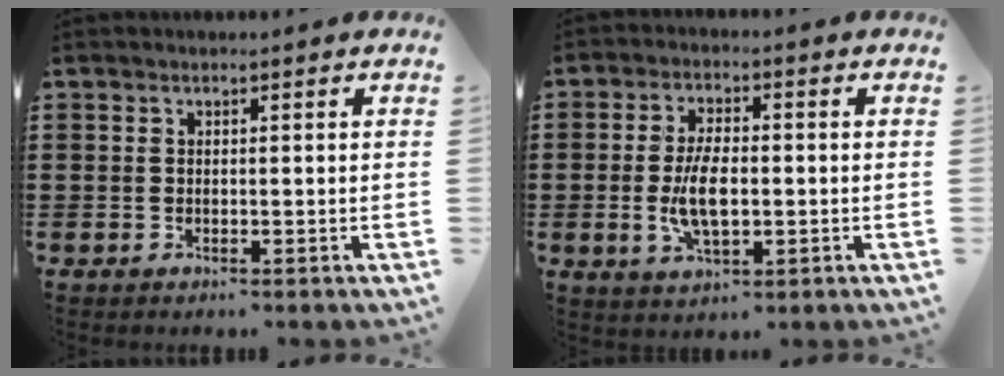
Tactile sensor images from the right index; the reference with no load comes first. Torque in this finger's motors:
{"motor_torque": [1.82, 0.32, 0.85, 0.21]}